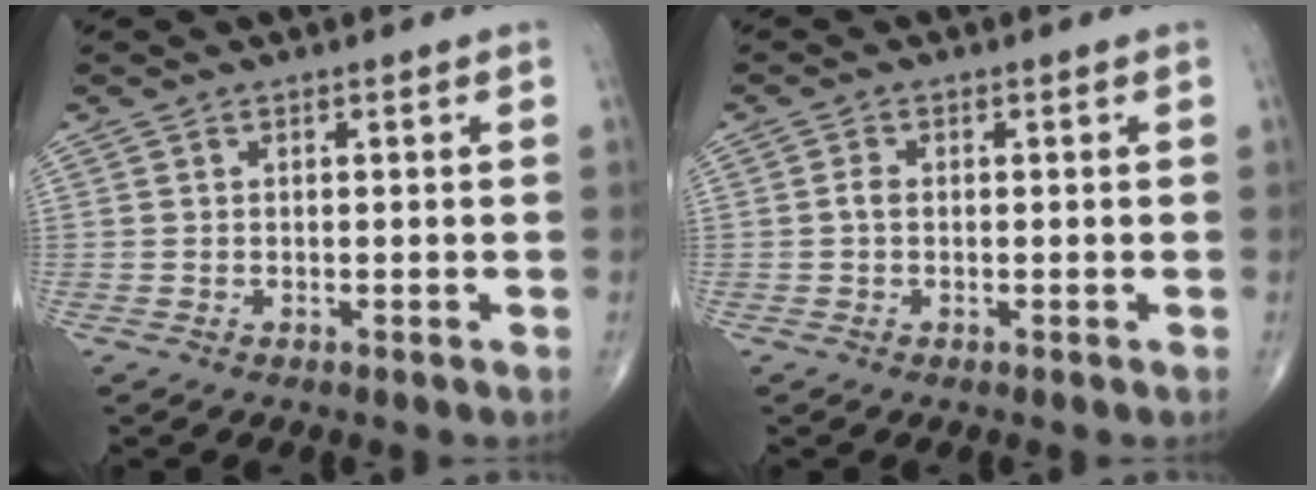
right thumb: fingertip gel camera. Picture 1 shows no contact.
{"total": 1.3, "force": [-0.1, 0.9, 1.0], "torque": [-0.016, 0.002, -0.005]}